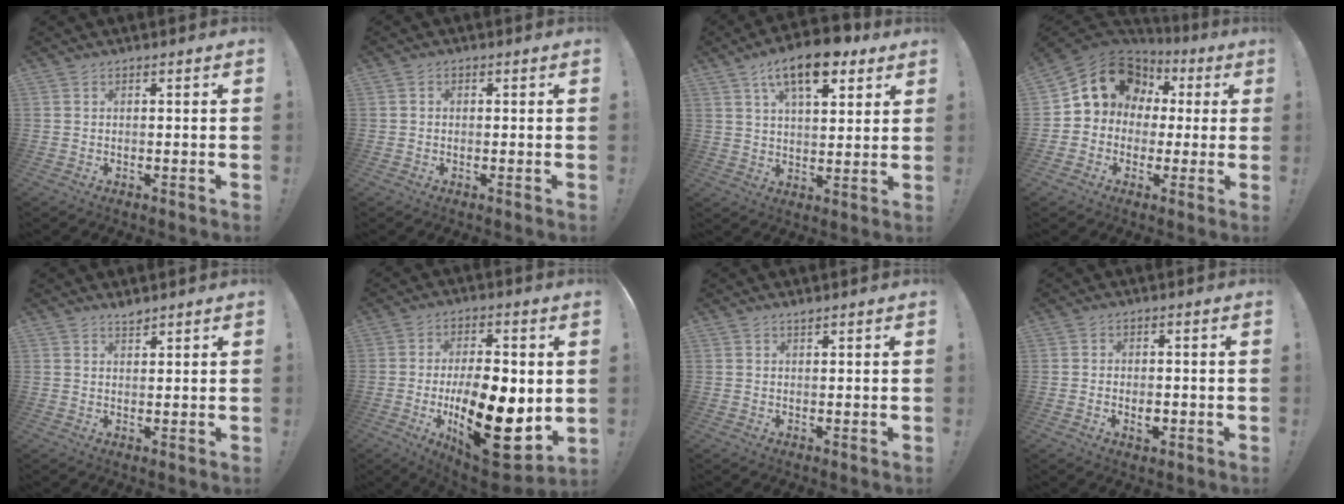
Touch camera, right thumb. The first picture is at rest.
{"total": 0.5, "force": [-0.1, 0.4, 0.3], "torque": [-0.005, 0.003, -0.002]}
{"total": 14.1, "force": [8.2, 6.0, 9.8], "torque": [-0.159, -0.030, 0.142]}
{"total": 15.3, "force": [5.0, 12.4, 7.5], "torque": [-0.108, -0.014, 0.106]}
{"total": 2.0, "force": [1.8, 0.2, 0.6], "torque": [-0.006, -0.012, 0.032]}
{"total": 23.0, "force": [-3.9, 10.0, 20.3], "torque": [-0.335, 0.001, -0.054]}
{"total": 0.9, "force": [0.8, -0.2, 0.5], "torque": [-0.009, 0.000, 0.015]}
{"total": 3.2, "force": [-1.2, 2.0, 2.1], "torque": [-0.022, 0.004, -0.020]}